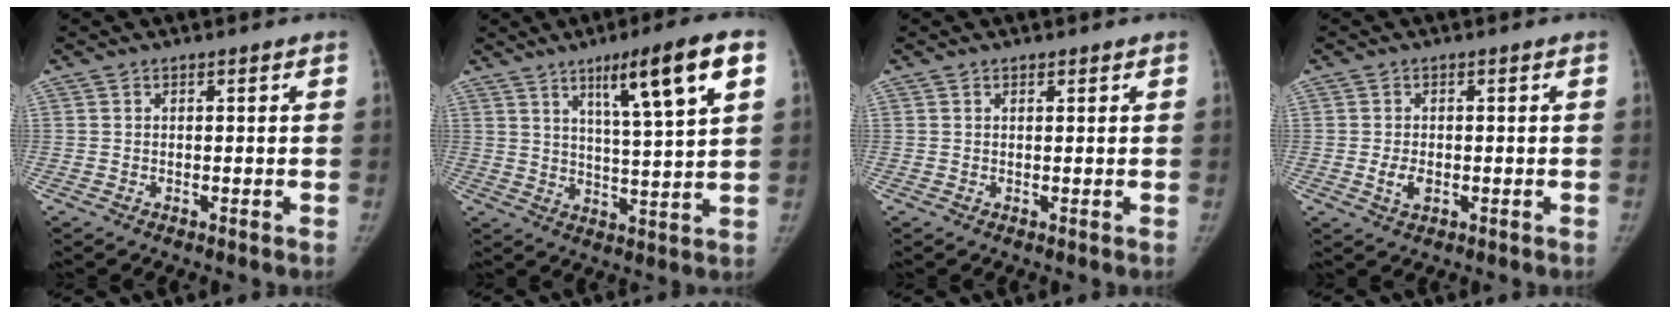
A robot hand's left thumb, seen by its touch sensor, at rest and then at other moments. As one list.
[{"total": 13.5, "force": [6.5, 1.3, 11.7], "torque": [-0.184, -0.021, 0.103]}, {"total": 0.6, "force": [0.5, 0.2, 0.3], "torque": [-0.008, -0.003, 0.007]}, {"total": 3.0, "force": [-0.5, 1.8, 2.3], "torque": [-0.044, -0.003, -0.005]}]